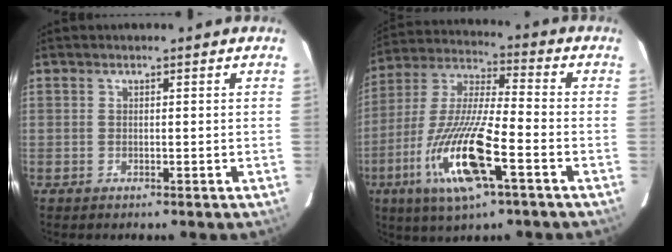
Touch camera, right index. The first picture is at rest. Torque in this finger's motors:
{"motor_torque": [1.66, -0.48, 1.05, 0.21]}